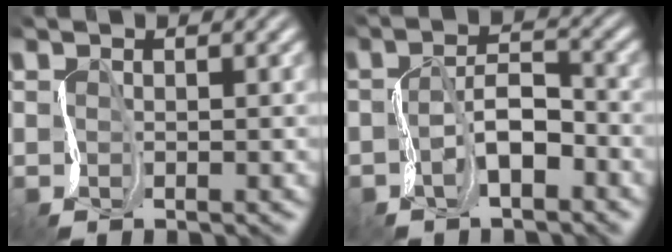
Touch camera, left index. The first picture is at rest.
{"total": 1.8, "force": [-1.3, 0.6, 1.0], "torque": [-0.044, 0.013, -0.028]}